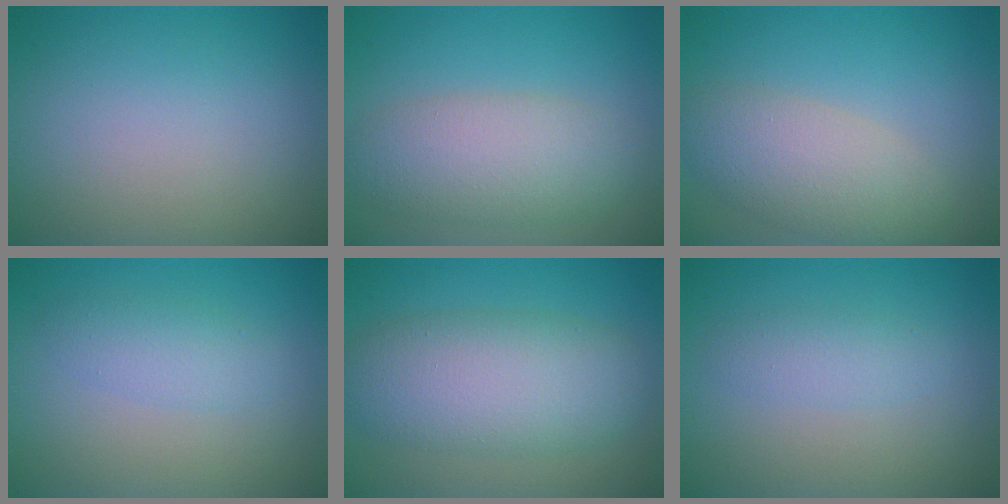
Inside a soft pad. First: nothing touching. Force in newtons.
{"total": 5.4, "press": 5.4, "slide": 0.4}
{"total": 5.0, "press": 5.0, "slide": 0.3}
{"total": 2.3, "press": 2.3, "slide": 0.1}
{"total": 7.5, "press": 7.4, "slide": 0.4}
{"total": 1.9, "press": 1.9, "slide": 0.0}